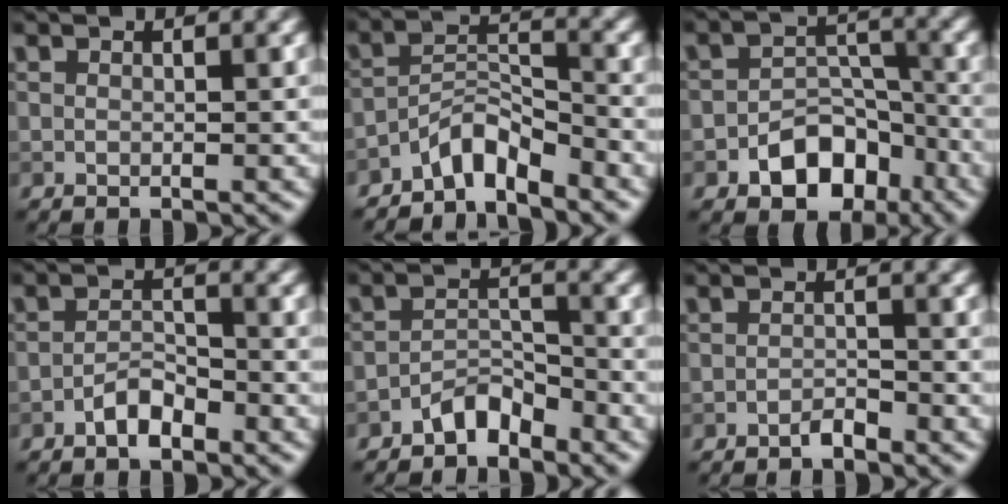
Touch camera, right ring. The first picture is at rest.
{"total": 3.7, "force": [-3.1, 1.0, 1.7], "torque": [-0.027, 0.016, -0.064]}
{"total": 5.8, "force": [-3.1, 4.0, 2.9], "torque": [-0.029, -0.004, -0.047]}
{"total": 2.4, "force": [-1.7, 1.0, 1.4], "torque": [-0.022, 0.009, -0.033]}
{"total": 2.7, "force": [-2.3, 1.0, 1.0], "torque": [-0.012, 0.015, -0.044]}
{"total": 1.2, "force": [-1.1, 0.2, 0.4], "torque": [-0.007, 0.005, -0.020]}